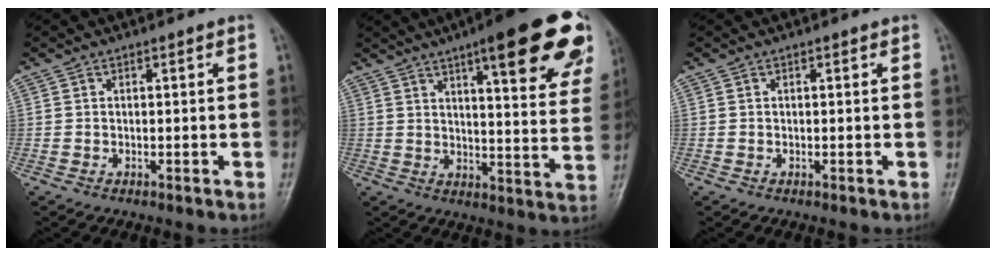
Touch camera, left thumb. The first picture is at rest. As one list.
[{"total": 24.0, "force": [13.6, 6.0, 18.9], "torque": [-0.217, -0.040, 0.169]}, {"total": 0.0}]